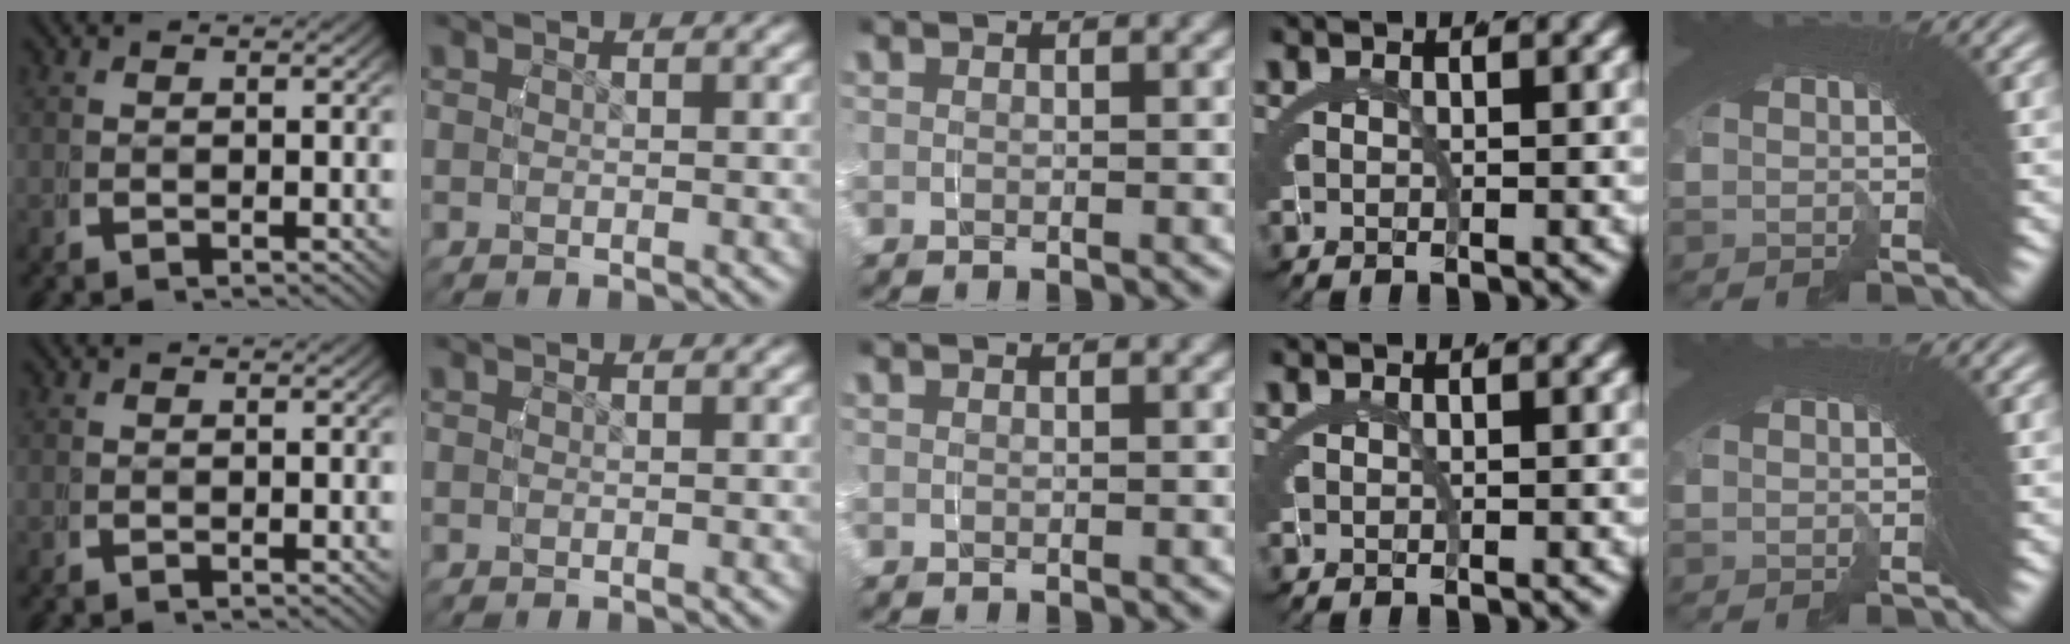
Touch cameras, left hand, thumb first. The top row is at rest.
{}